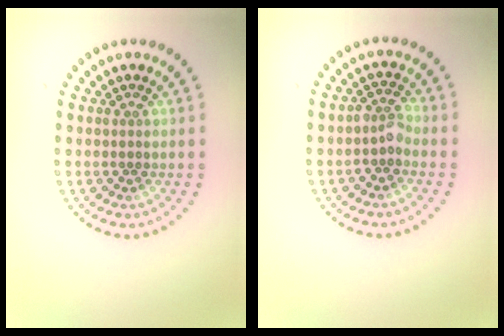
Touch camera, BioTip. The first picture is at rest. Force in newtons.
{"total": 1.7, "press": 1.4, "slide": 1.0}